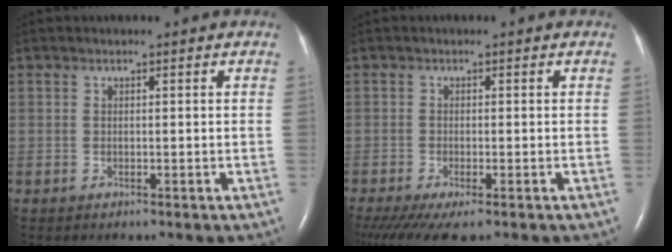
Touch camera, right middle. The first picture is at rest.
{"total": 7.0, "force": [-5.2, 1.3, 4.5], "torque": [-0.074, -0.018, -0.086]}